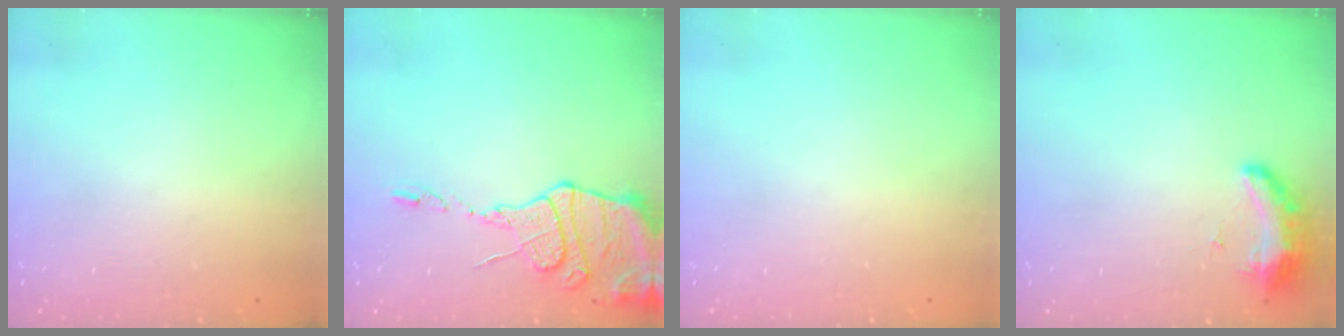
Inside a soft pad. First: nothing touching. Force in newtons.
{"total": 14.4, "press": 14.4, "slide": 1.4}
{"total": 15.1, "press": 2.1, "slide": 14.9}
{"total": 11.5, "press": 9.6, "slide": 6.3}